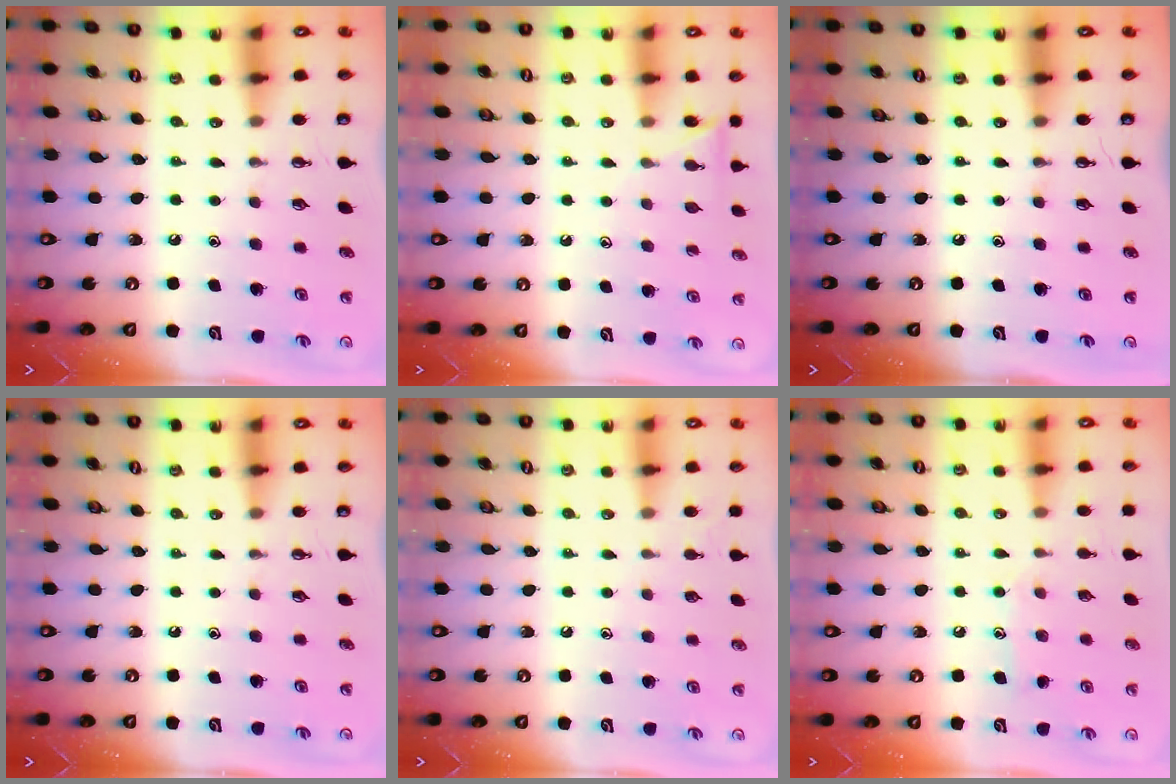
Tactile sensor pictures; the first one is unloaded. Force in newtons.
{"total": 6.8, "press": 6.7, "slide": 0.6}
{"total": 0.0}
{"total": 0.0}
{"total": 2.5, "press": 2.5, "slide": 0.3}
{"total": 6.6, "press": 6.6, "slide": 0.4}